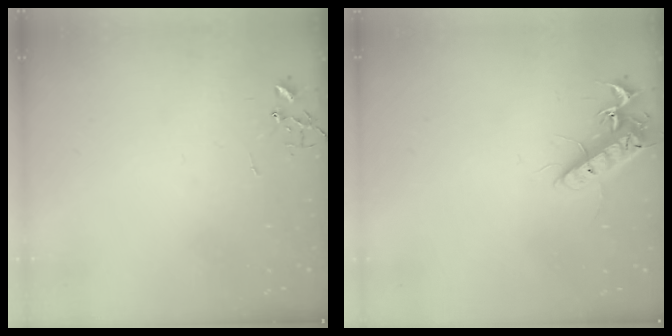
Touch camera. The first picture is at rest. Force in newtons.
{"total": 14.2, "press": 14.2, "slide": 1.4}